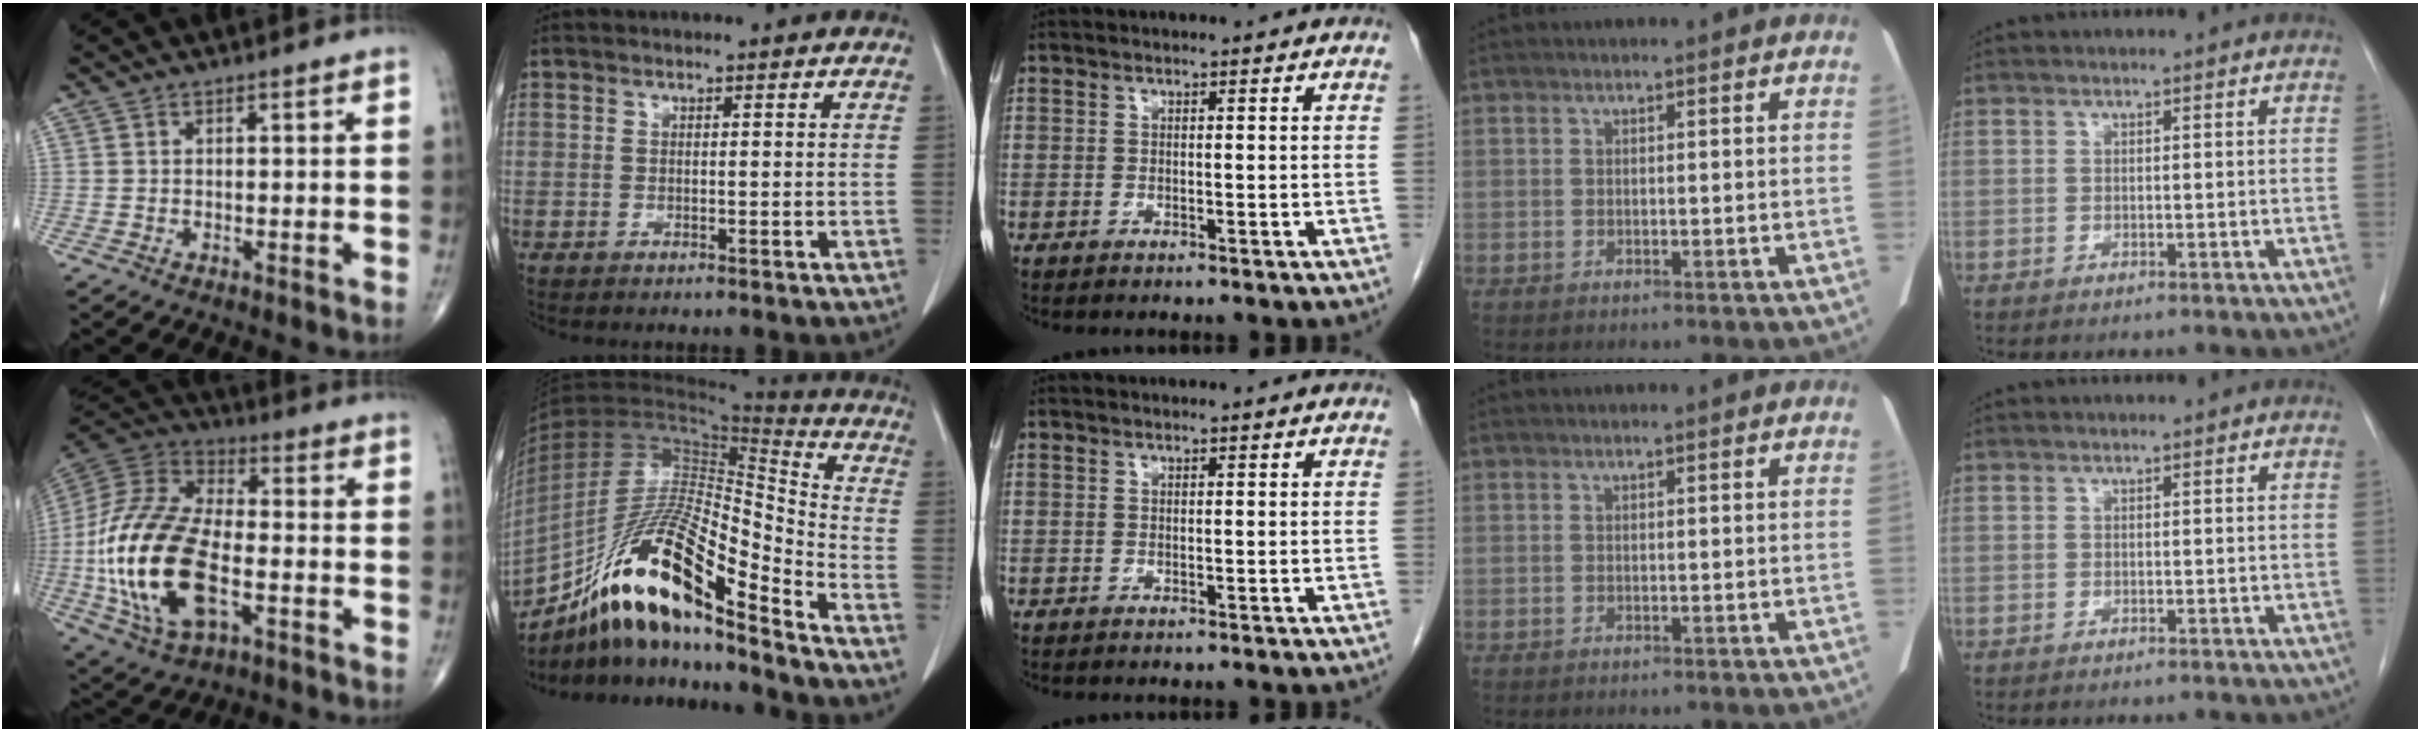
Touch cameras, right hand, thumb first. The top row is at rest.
{"thumb": {"total": 24.4, "force": [-5.2, 12.5, 20.3], "torque": [-0.427, 0.010, -0.091]}, "index": {"total": 21.4, "force": [-14.1, 3.6, 15.7], "torque": [-0.294, -0.008, -0.248]}}